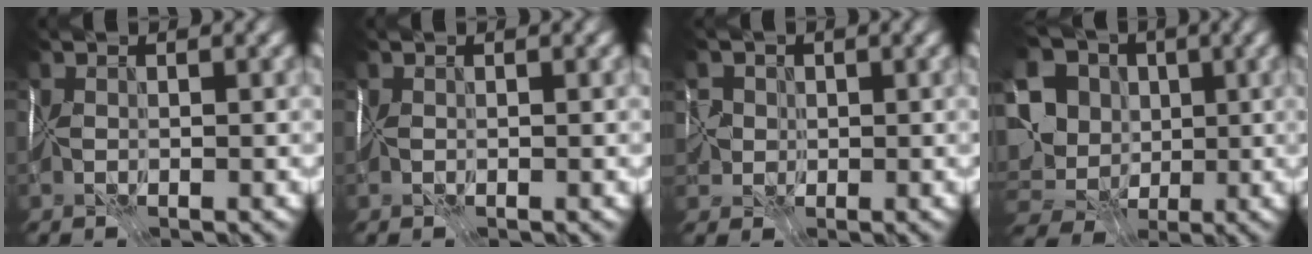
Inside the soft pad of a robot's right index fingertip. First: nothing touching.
{"total": 0.0}
{"total": 1.9, "force": [0.1, 1.8, 0.4], "torque": [0.006, 0.006, -0.002]}
{"total": 12.3, "force": [0.9, 10.4, 6.6], "torque": [-0.132, -0.004, 0.006]}